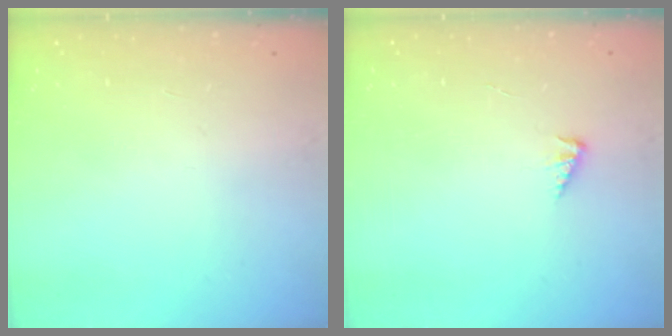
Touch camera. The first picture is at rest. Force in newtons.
{"total": 2.9, "press": 2.9, "slide": 0.6}